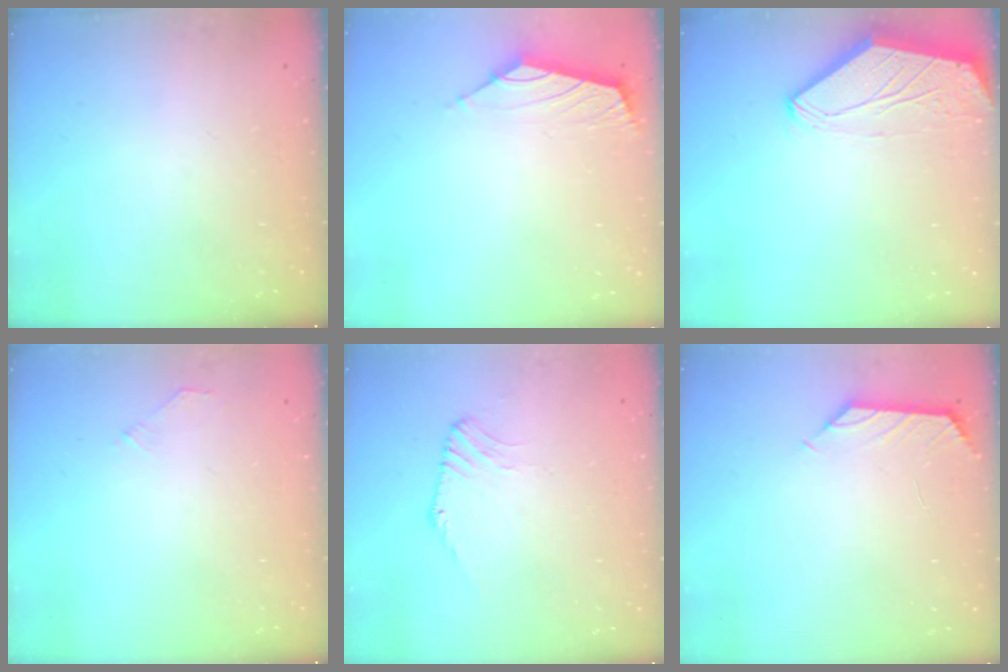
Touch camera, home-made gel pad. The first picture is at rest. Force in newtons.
{"total": 1.8, "press": 1.6, "slide": 0.7}
{"total": 0.0}
{"total": 2.4, "press": 2.4, "slide": 0.5}
{"total": 1.4, "press": 1.4, "slide": 0.4}
{"total": 0.5, "press": 0.3, "slide": 0.4}